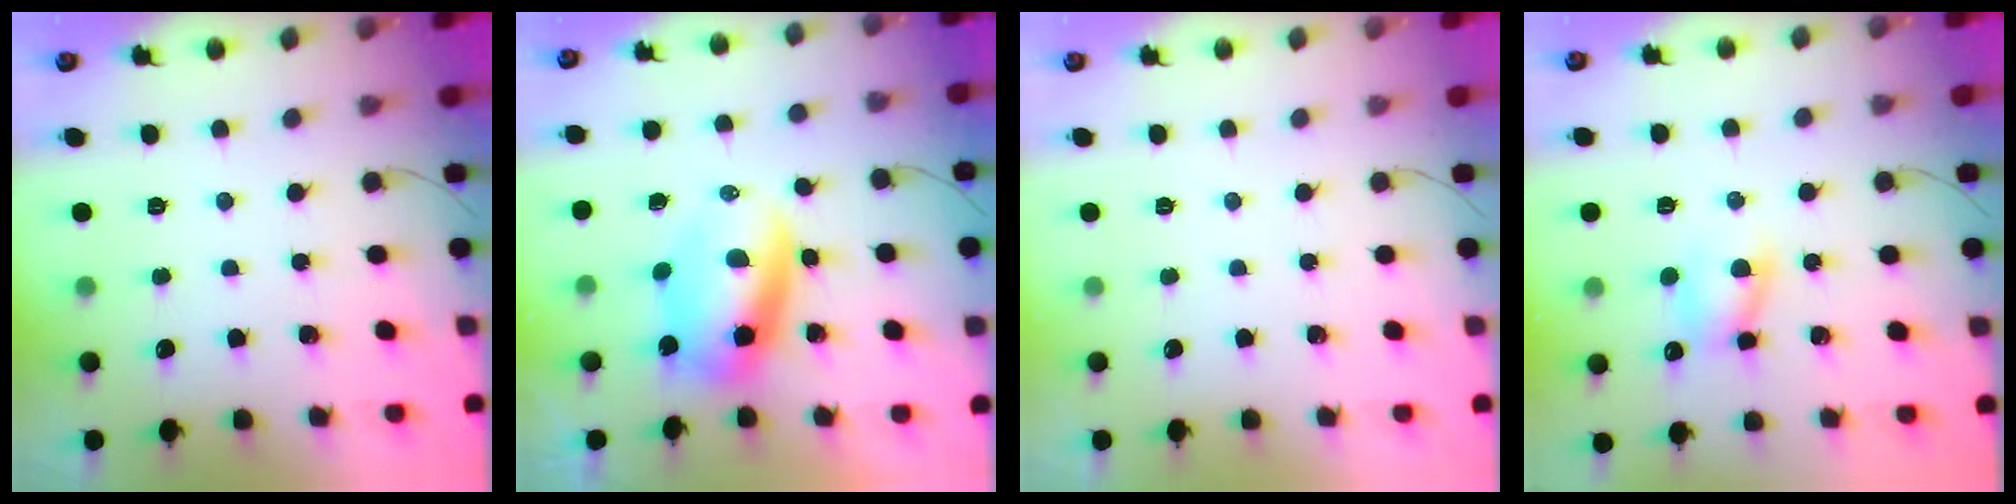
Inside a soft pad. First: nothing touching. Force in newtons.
{"total": 8.0, "press": 7.7, "slide": 2.3}
{"total": 0.0}
{"total": 6.7, "press": 6.6, "slide": 1.3}